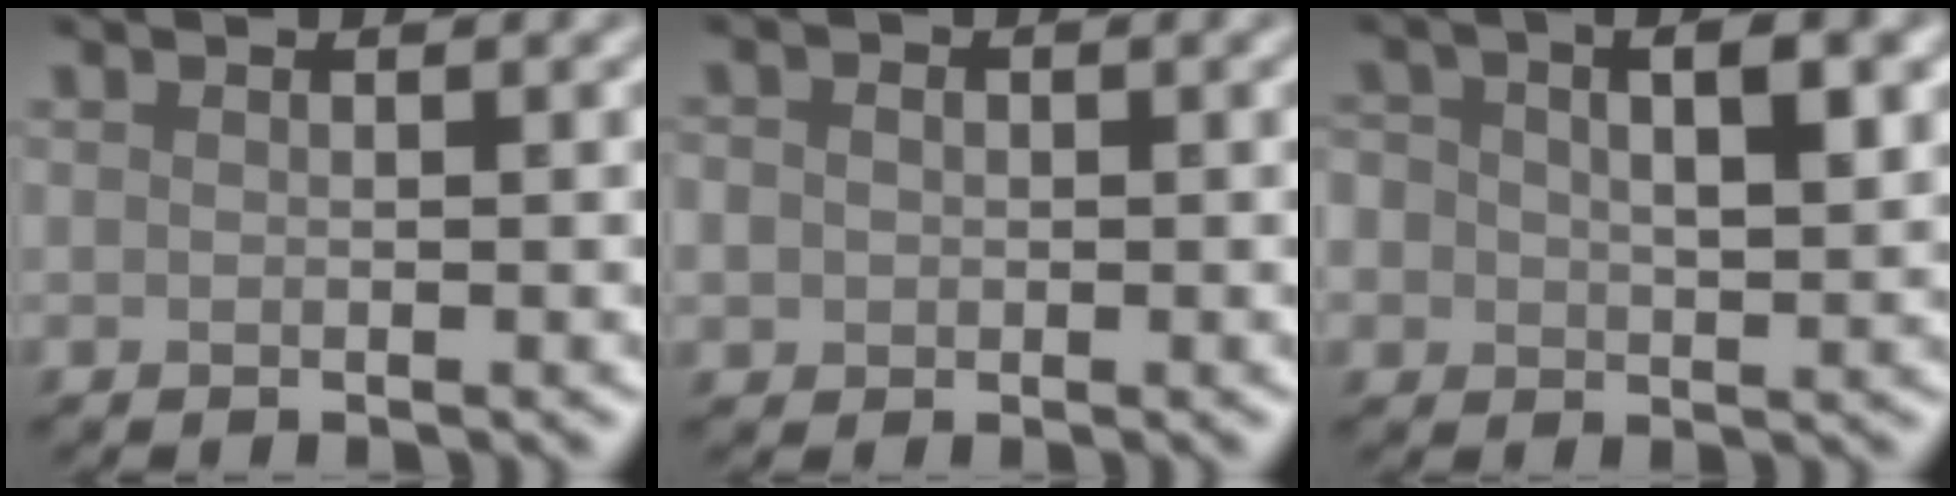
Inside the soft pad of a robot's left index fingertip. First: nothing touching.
{"total": 2.7, "force": [0.3, 2.4, 1.1], "torque": [-0.007, 0.012, -0.013]}
{"total": 6.0, "force": [1.5, 3.8, 4.3], "torque": [-0.046, 0.019, 0.009]}